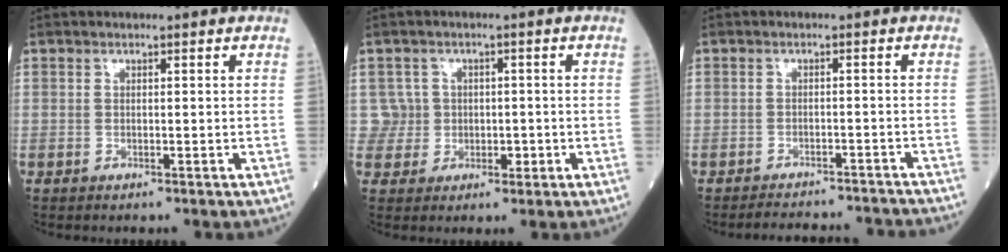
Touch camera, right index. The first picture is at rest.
{"total": 3.8, "force": [0.2, 3.8, -0.3], "torque": [0.019, 0.012, 0.008]}
{"total": 9.7, "force": [-9.5, 1.3, 1.8], "torque": [-0.018, 0.004, -0.106]}